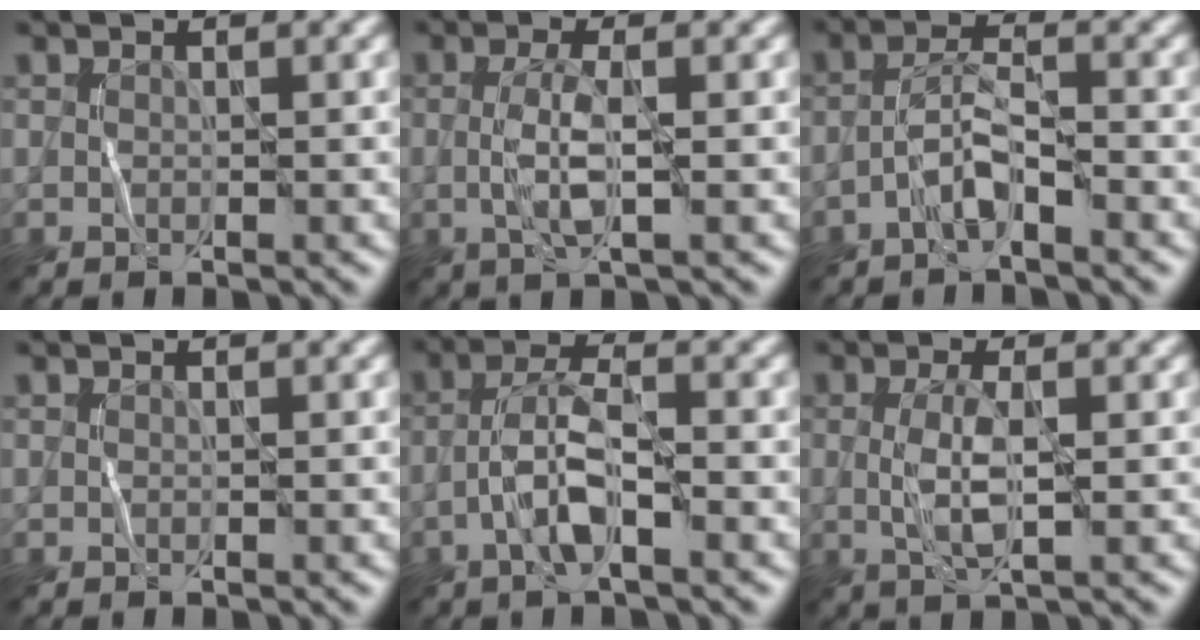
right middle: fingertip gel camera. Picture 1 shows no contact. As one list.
[{"total": 2.9, "force": [-0.3, 0.6, 2.8], "torque": [-0.064, 0.005, -0.009]}, {"total": 2.7, "force": [-1.9, 0.4, 1.9], "torque": [-0.042, 0.020, -0.043]}, {"total": 0.0}, {"total": 4.1, "force": [-1.8, 0.9, 3.6], "torque": [-0.075, 0.016, -0.042]}, {"total": 3.0, "force": [0.0, 0.8, 2.9], "torque": [-0.066, 0.003, 0.000]}]